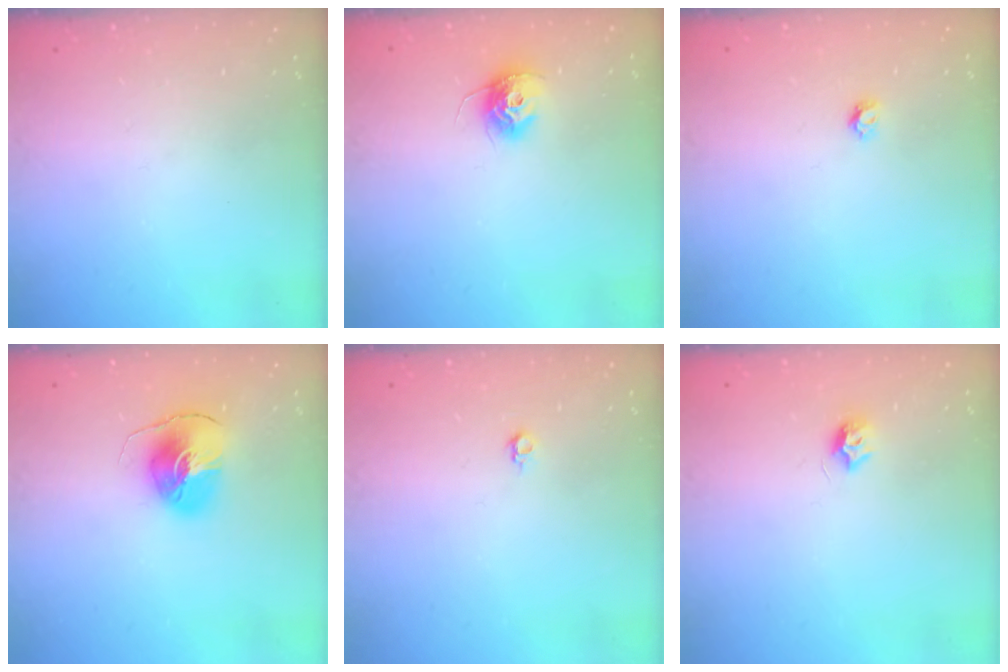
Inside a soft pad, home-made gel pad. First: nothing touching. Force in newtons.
{"total": 10.3, "press": 10.3, "slide": 0.4}
{"total": 3.7, "press": 3.6, "slide": 0.4}
{"total": 8.3, "press": 8.2, "slide": 0.9}
{"total": 4.0, "press": 4.0, "slide": 0.6}
{"total": 6.6, "press": 6.5, "slide": 0.6}